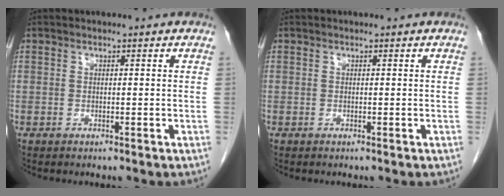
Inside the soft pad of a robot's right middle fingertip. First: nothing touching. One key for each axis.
{"total": 0.0}